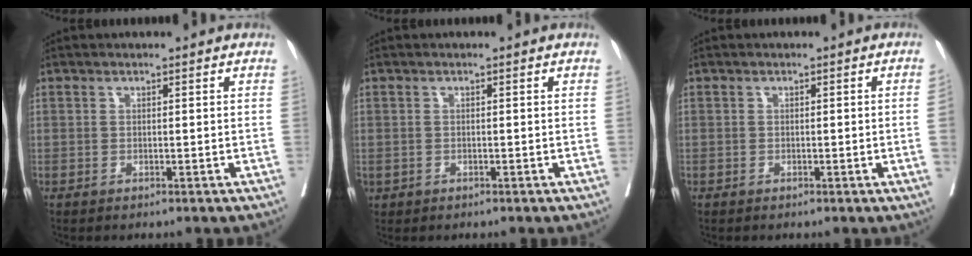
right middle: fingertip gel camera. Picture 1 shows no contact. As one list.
[{"total": 0.5, "force": [-0.1, 0.5, 0.2], "torque": [-0.008, 0.000, 0.005]}, {"total": 1.1, "force": [-0.2, 0.1, 1.1], "torque": [-0.025, 0.006, 0.001]}]